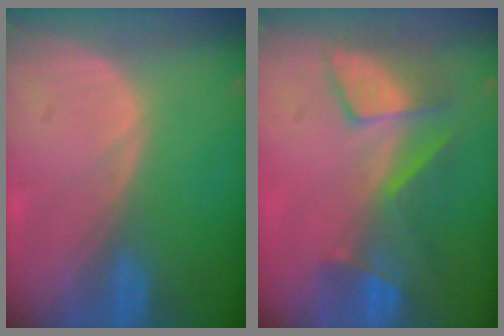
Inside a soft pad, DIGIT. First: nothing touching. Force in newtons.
{"total": 8.4, "press": 7.2, "slide": 4.3}